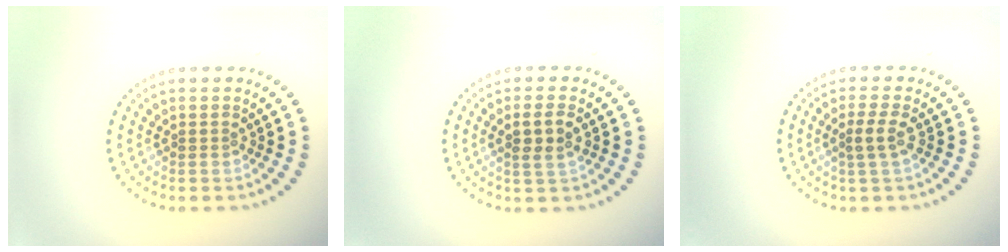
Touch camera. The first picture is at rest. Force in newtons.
{"total": 2.3, "press": 2.1, "slide": 1.0}
{"total": 1.8, "press": 1.6, "slide": 0.9}